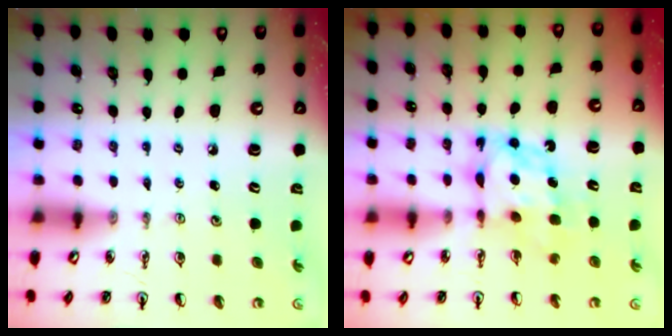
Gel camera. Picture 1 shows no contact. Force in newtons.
{"total": 6.8, "press": 6.8, "slide": 0.6}